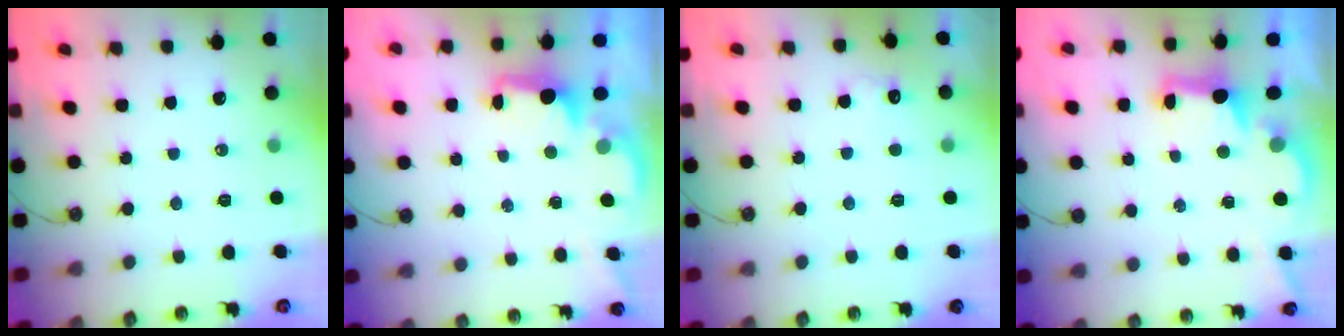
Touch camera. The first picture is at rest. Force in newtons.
{"total": 1.7, "press": 1.6, "slide": 0.7}
{"total": 4.9, "press": 4.7, "slide": 1.2}
{"total": 2.8, "press": 2.7, "slide": 0.9}